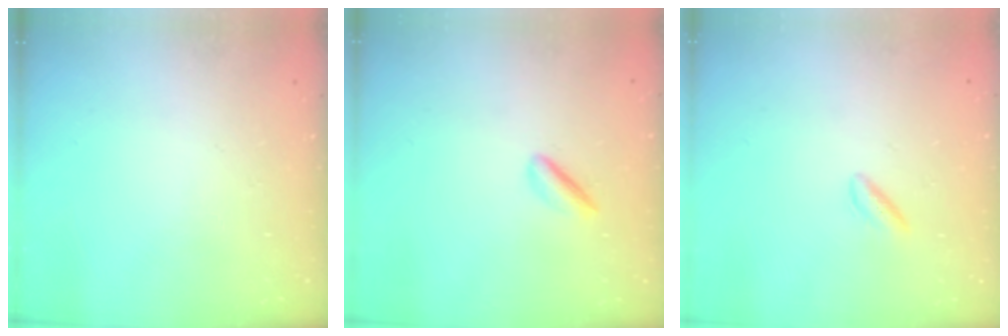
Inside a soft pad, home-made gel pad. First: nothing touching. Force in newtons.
{"total": 2.0, "press": 2.0, "slide": 0.3}
{"total": 2.5, "press": 2.1, "slide": 1.2}